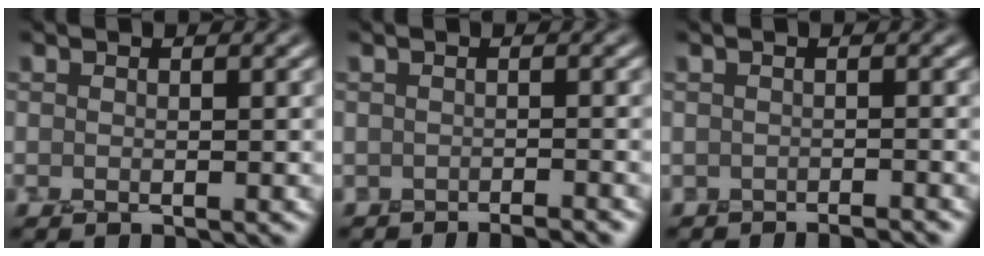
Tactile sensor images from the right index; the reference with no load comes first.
{"total": 1.7, "force": [-1.6, 0.0, 0.4], "torque": [0.014, 0.012, -0.022]}
{"total": 1.3, "force": [-1.3, -0.1, 0.0], "torque": [0.018, 0.009, -0.016]}